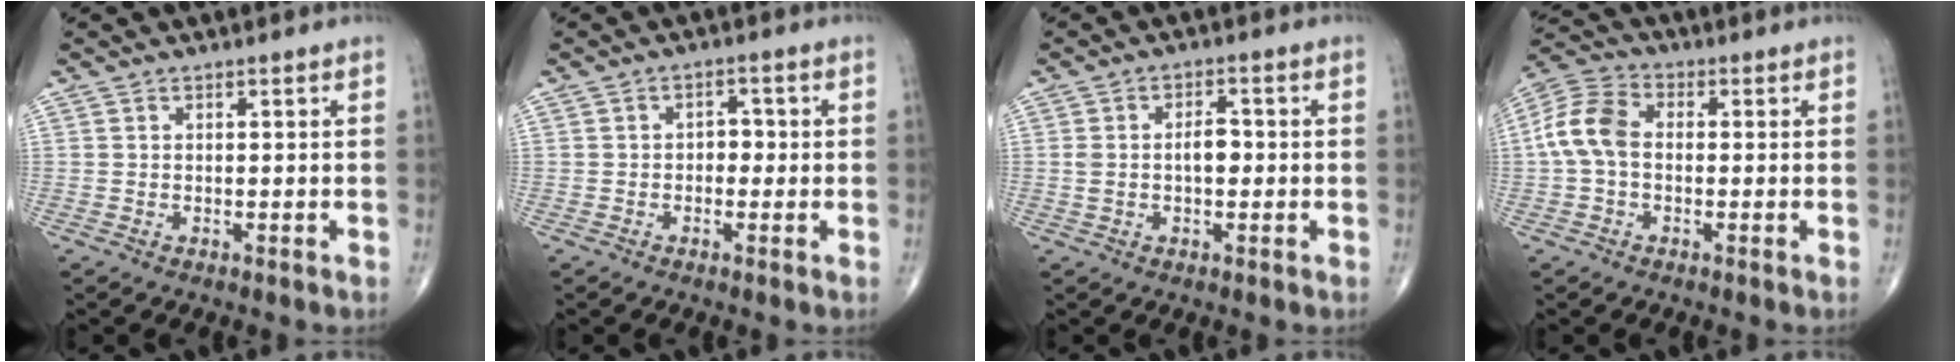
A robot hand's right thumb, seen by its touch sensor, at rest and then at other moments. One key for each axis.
{"total": 2.7, "fx": -0.2, "fy": 2.0, "fz": 1.9, "tx": -0.004, "ty": 0.010, "tz": -0.010}
{"total": 4.6, "fx": 0.0, "fy": 2.5, "fz": 3.9, "tx": -0.073, "ty": 0.017, "tz": 0.000}
{"total": 8.5, "fx": -0.3, "fy": 5.7, "fz": 6.3, "tx": -0.129, "ty": 0.025, "tz": -0.019}